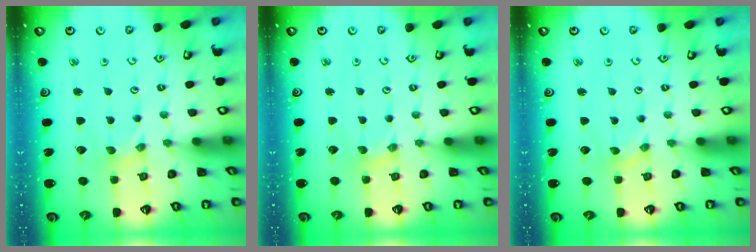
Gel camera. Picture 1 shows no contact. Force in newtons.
{"total": 0.7, "press": 0.6, "slide": 0.2}
{"total": 0.0}